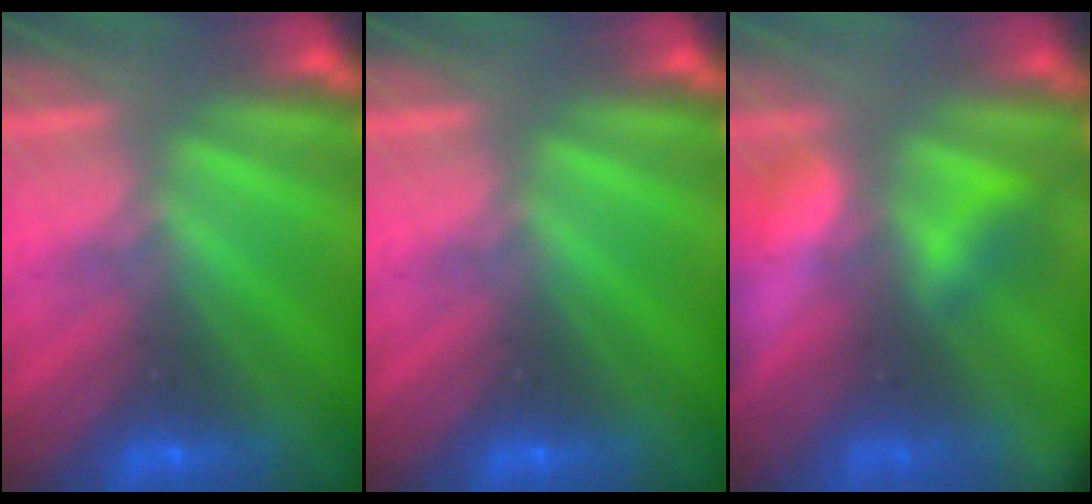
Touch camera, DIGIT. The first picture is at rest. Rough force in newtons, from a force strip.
{"total": 0.0}
{"total": 5.9}